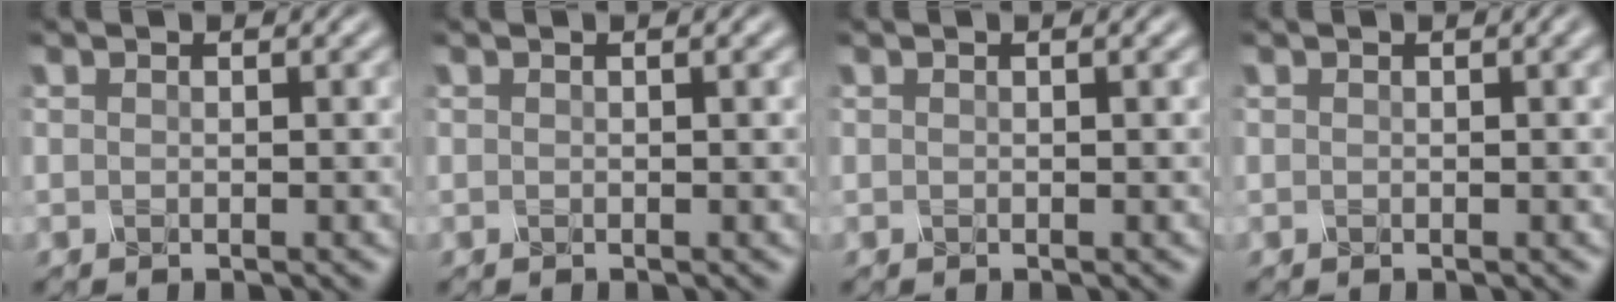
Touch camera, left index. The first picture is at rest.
{"total": 1.3, "force": [0.4, 0.7, 1.0], "torque": [-0.005, 0.011, -0.009]}
{"total": 1.0, "force": [0.4, 0.5, 0.7], "torque": [-0.003, 0.008, -0.007]}
{"total": 1.8, "force": [0.6, 0.8, 1.5], "torque": [-0.007, 0.015, -0.002]}